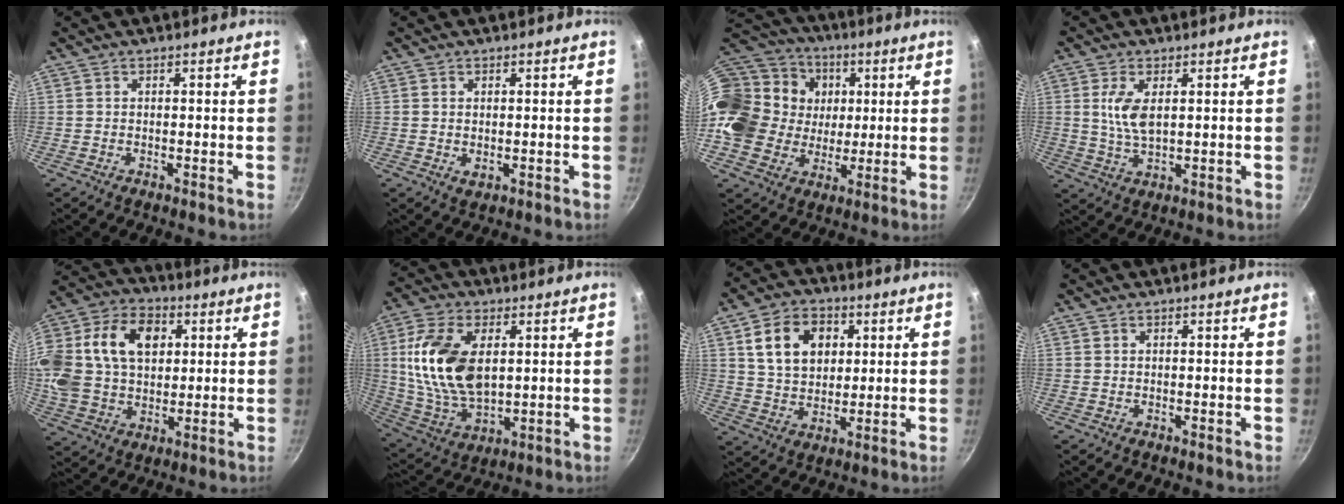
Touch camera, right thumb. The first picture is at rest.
{"total": 1.8, "force": [0.0, 1.2, 1.3], "torque": [-0.022, -0.004, 0.001]}
{"total": 24.3, "force": [4.2, 19.9, 13.3], "torque": [-0.240, 0.027, 0.076]}
{"total": 6.2, "force": [1.4, 2.9, 5.3], "torque": [-0.101, -0.009, 0.029]}
{"total": 25.5, "force": [6.6, 18.0, 16.8], "torque": [-0.350, 0.028, 0.111]}
{"total": 17.2, "force": [3.2, 10.0, 13.6], "torque": [-0.250, -0.011, 0.070]}
{"total": 12.2, "force": [3.7, 8.9, 7.5], "torque": [-0.104, -0.003, 0.063]}
{"total": 0.0}